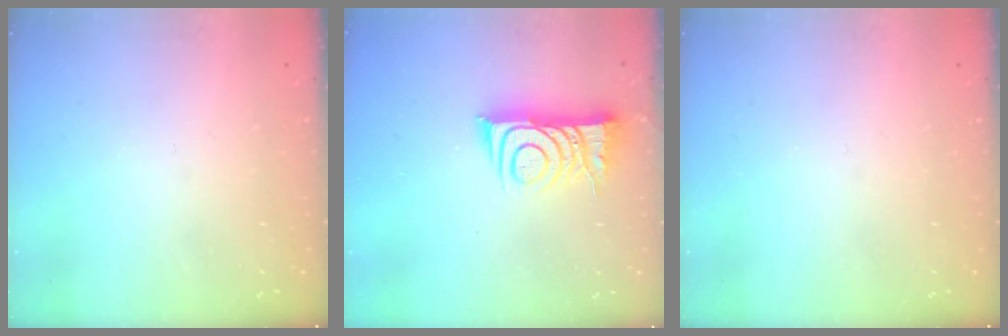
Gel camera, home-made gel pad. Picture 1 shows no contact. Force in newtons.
{"total": 9.4, "press": 9.4, "slide": 0.6}
{"total": 0.0}